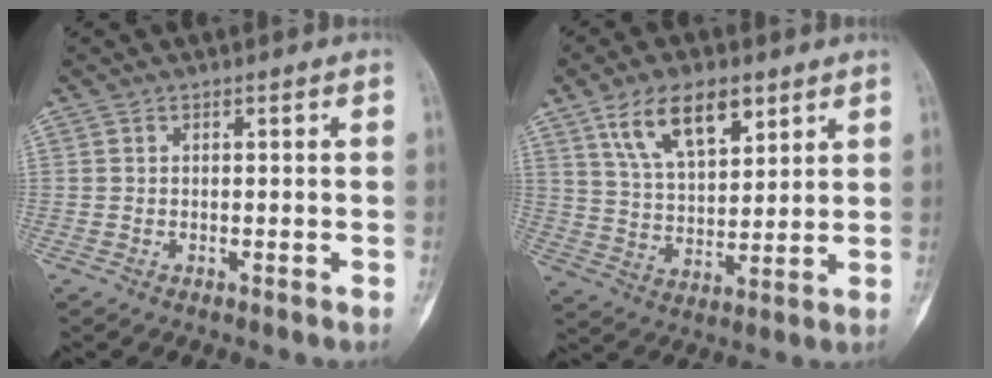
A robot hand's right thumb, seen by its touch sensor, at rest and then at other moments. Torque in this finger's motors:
{"motor_torque": [-1.03, 1.95, 0.42, 0.58, 0.30]}